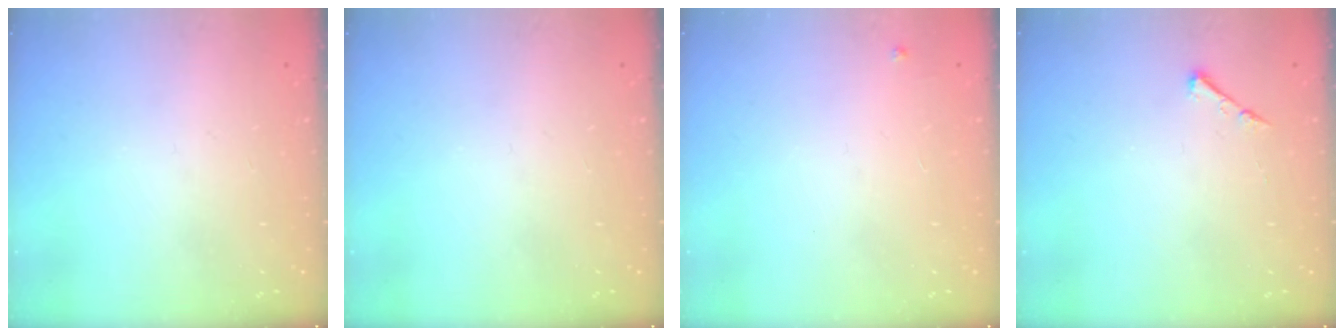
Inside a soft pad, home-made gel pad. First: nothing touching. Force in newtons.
{"total": 0.0}
{"total": 3.0, "press": 3.0, "slide": 0.5}
{"total": 3.7, "press": 3.6, "slide": 0.5}